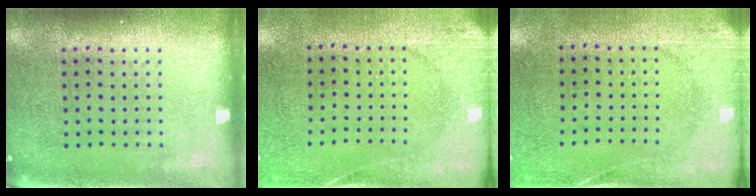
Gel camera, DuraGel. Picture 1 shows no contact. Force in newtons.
{"total": 2.7, "press": 2.1, "slide": 1.7}
{"total": 2.7, "press": 2.1, "slide": 1.7}